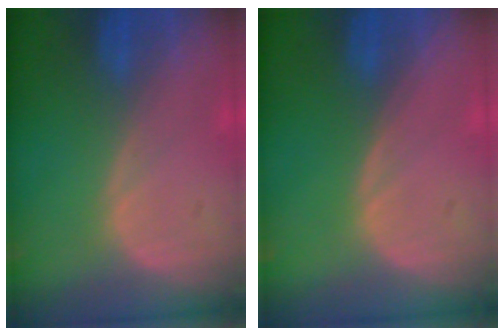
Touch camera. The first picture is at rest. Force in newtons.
{"total": 0.0}